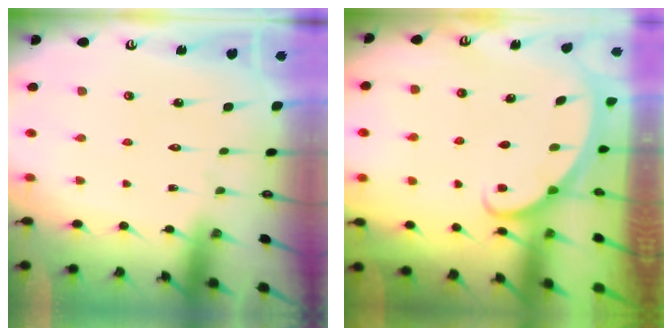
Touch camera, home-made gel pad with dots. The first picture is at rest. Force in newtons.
{"total": 1.6, "press": 1.6, "slide": 0.1}